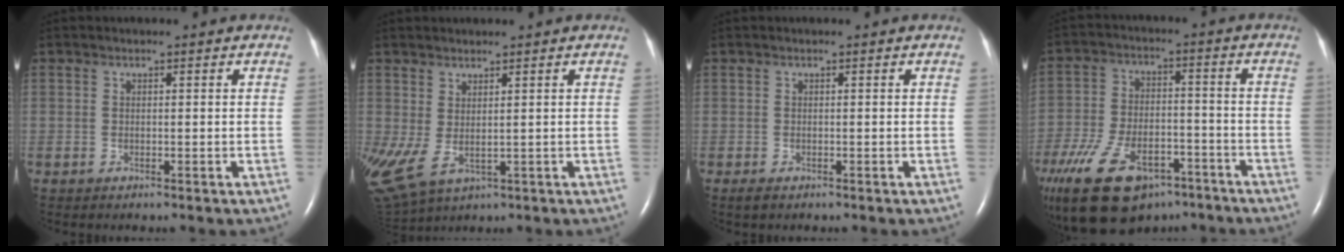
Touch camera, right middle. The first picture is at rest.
{"total": 9.8, "force": [-2.2, 5.7, 7.6], "torque": [-0.209, -0.002, -0.021]}
{"total": 0.6, "force": [-0.4, 0.2, 0.4], "torque": [-0.009, -0.003, -0.004]}
{"total": 21.3, "force": [-14.4, 11.0, 11.2], "torque": [-0.274, -0.017, -0.235]}